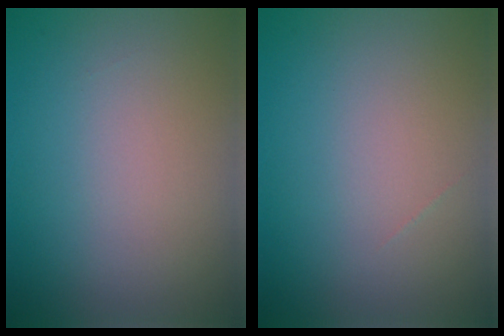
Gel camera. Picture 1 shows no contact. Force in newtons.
{"total": 0.0}